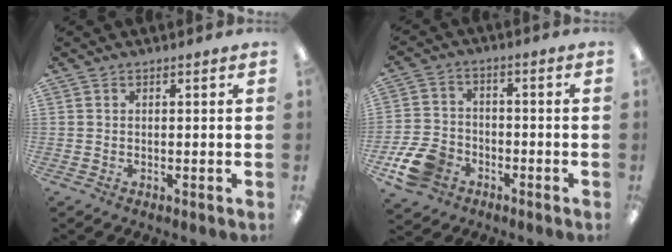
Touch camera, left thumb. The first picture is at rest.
{"total": 10.3, "force": [-5.4, 7.2, 5.0], "torque": [-0.111, 0.034, -0.098]}